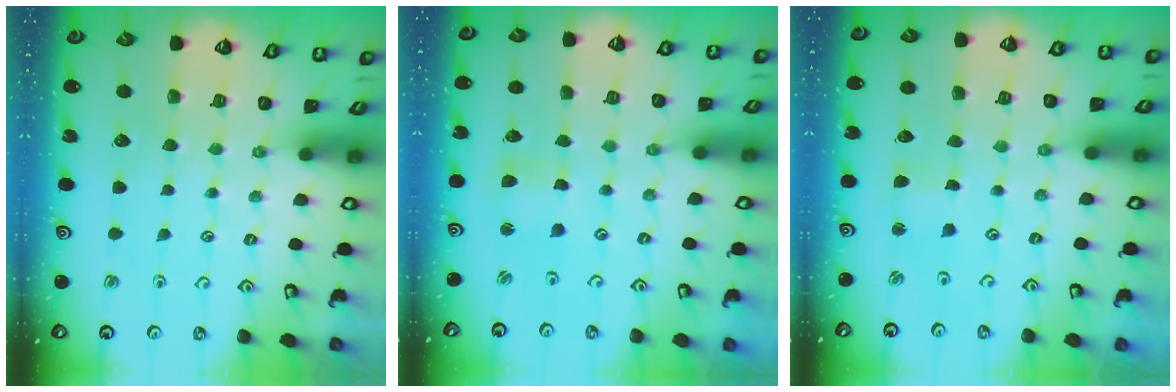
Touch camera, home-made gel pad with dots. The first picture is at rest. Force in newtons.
{"total": 2.8, "press": 2.8, "slide": 0.3}
{"total": 2.0, "press": 2.0, "slide": 0.3}